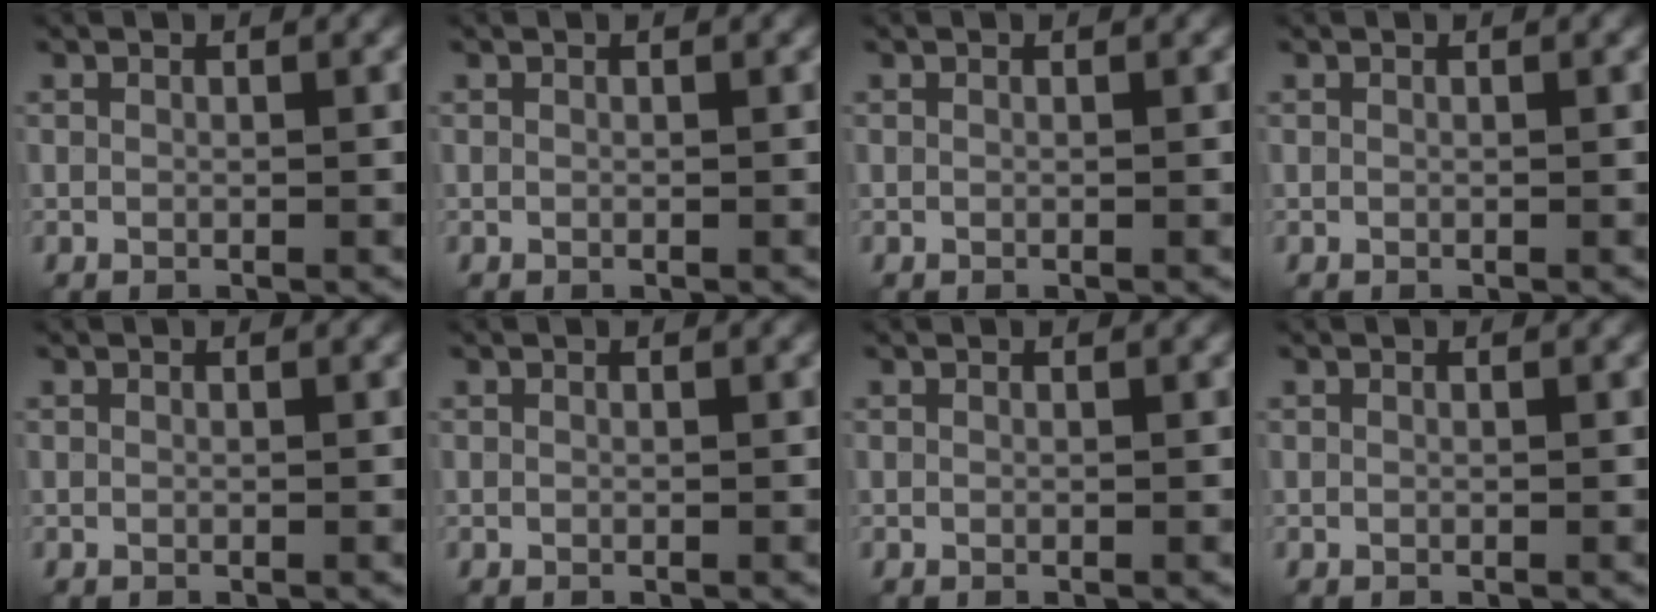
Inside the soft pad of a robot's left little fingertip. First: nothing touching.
{"total": 0.0}
{"total": 0.0}
{"total": 0.0}
{"total": 0.0}
{"total": 0.0}
{"total": 0.0}
{"total": 0.0}